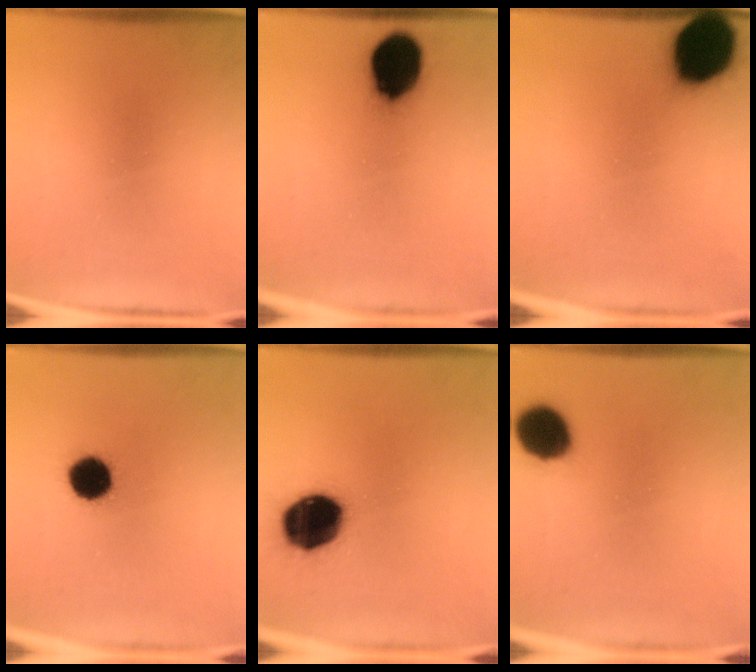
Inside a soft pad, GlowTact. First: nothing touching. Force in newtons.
{"total": 14.8}
{"total": 18.2}
{"total": 10.5}
{"total": 18.4}
{"total": 10.5}